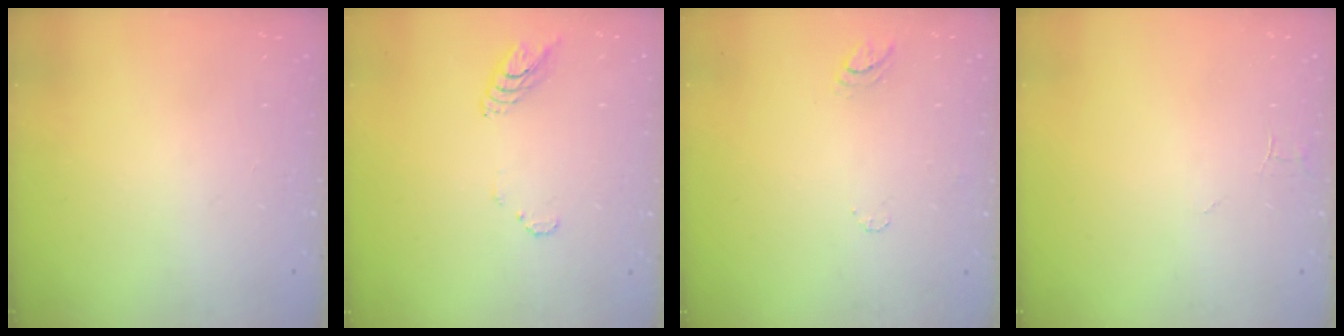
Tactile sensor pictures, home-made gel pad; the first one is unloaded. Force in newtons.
{"total": 5.8, "press": 5.8, "slide": 0.4}
{"total": 5.5, "press": 5.5, "slide": 0.7}
{"total": 3.0, "press": 3.0, "slide": 0.2}